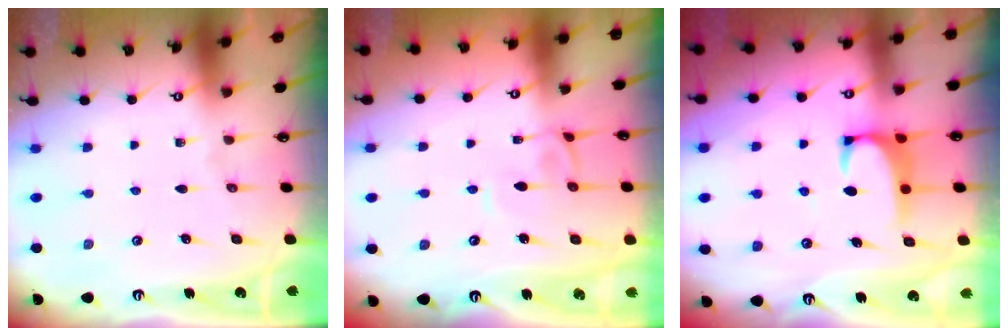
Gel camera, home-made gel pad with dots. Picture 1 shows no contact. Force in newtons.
{"total": 2.1, "press": 2.0, "slide": 0.4}
{"total": 2.0, "press": 1.9, "slide": 0.6}